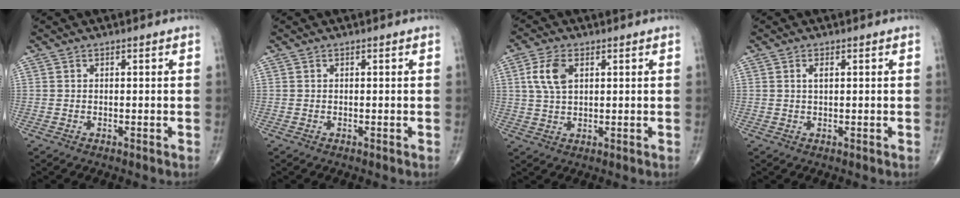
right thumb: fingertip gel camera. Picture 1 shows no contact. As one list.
[{"total": 0.0}, {"total": 6.1, "force": [1.9, 3.4, 4.7], "torque": [-0.103, 0.001, 0.038]}, {"total": 1.4, "force": [0.4, 0.6, 1.2], "torque": [-0.025, 0.003, 0.008]}]